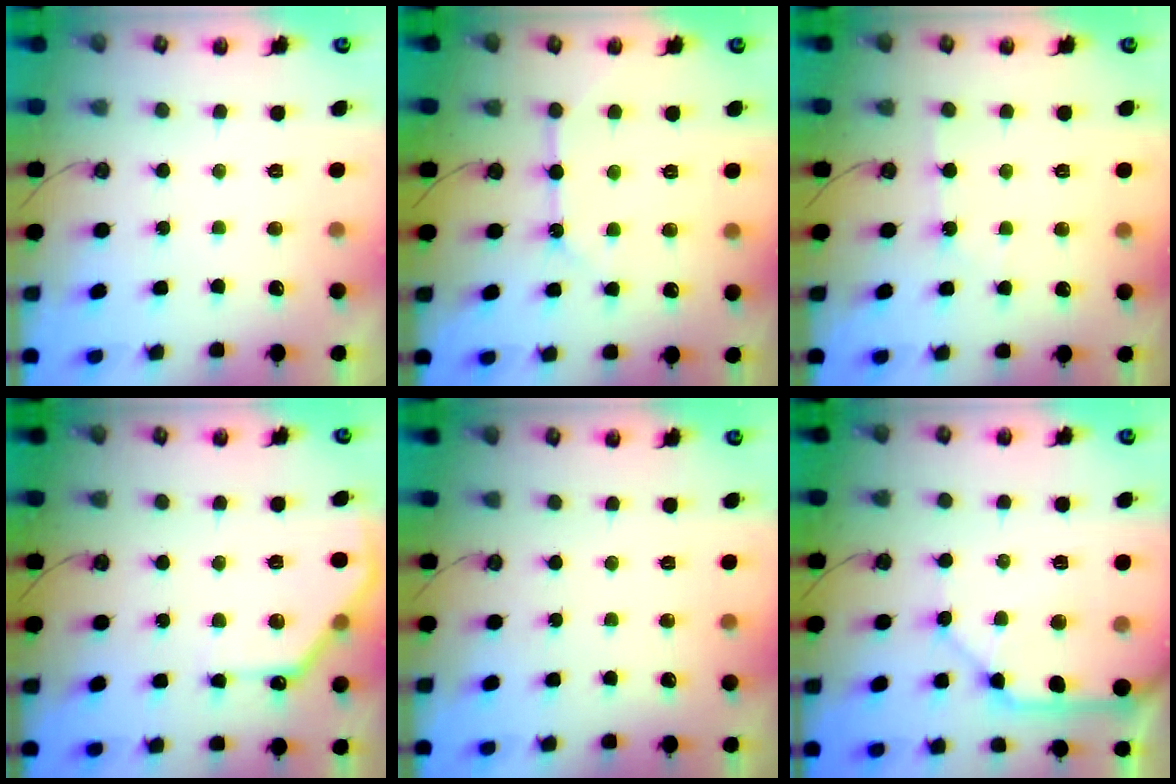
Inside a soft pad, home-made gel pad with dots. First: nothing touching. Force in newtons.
{"total": 9.6, "press": 9.5, "slide": 0.9}
{"total": 2.9, "press": 2.8, "slide": 0.6}
{"total": 11.2, "press": 11.1, "slide": 0.7}
{"total": 0.0}
{"total": 12.0, "press": 11.9, "slide": 1.6}